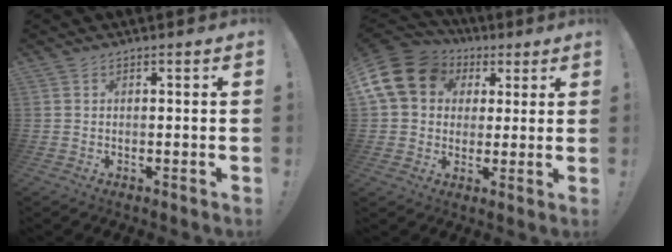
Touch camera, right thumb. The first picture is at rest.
{"total": 16.4, "force": [4.9, 13.3, 8.2], "torque": [-0.133, -0.017, 0.099]}